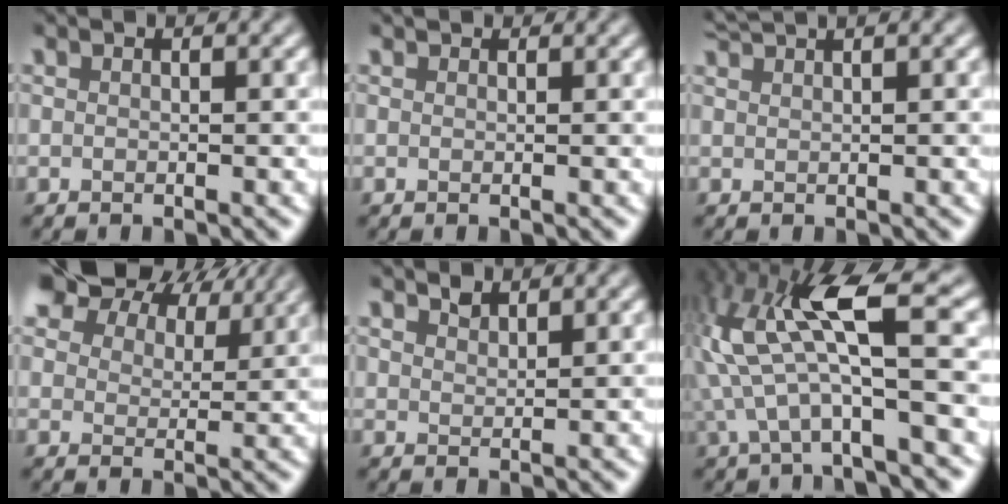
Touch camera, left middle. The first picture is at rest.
{"total": 0.7, "force": [0.6, 0.3, 0.1], "torque": [0.000, -0.003, 0.005]}
{"total": 1.8, "force": [1.6, 0.1, 0.8], "torque": [-0.009, 0.008, 0.030]}
{"total": 11.7, "force": [8.8, 5.7, 5.2], "torque": [-0.112, 0.009, 0.146]}
{"total": 1.2, "force": [1.0, 0.5, 0.2], "torque": [-0.004, -0.001, 0.021]}
{"total": 8.9, "force": [1.2, 2.9, 8.3], "torque": [-0.178, 0.007, 0.021]}